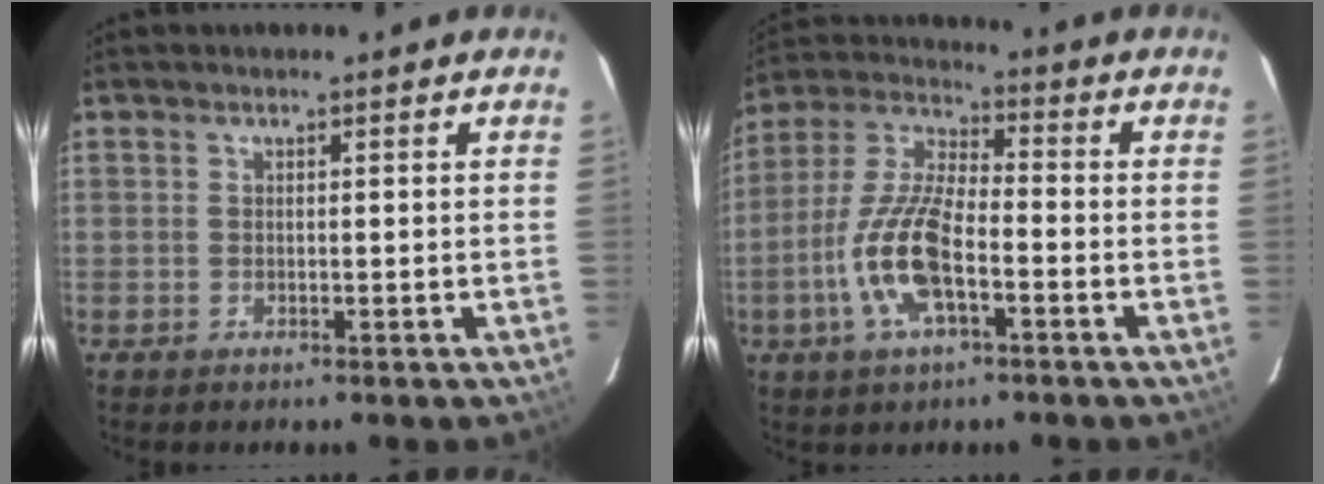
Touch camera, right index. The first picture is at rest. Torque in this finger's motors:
{"motor_torque": [1.91, -0.23, 1.06, 0.12]}